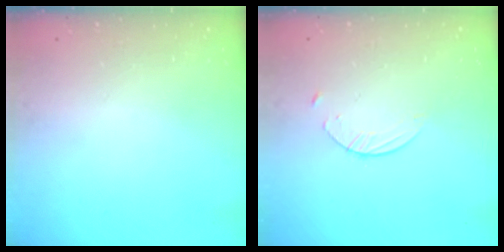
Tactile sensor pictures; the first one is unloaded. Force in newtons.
{"total": 2.7, "press": 2.6, "slide": 0.3}